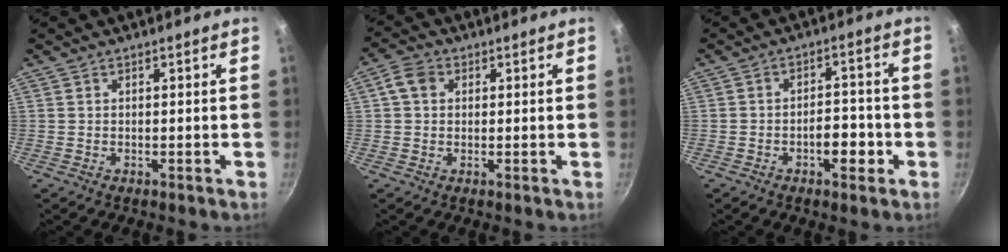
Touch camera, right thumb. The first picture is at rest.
{"total": 4.2, "force": [1.0, 3.3, 2.4], "torque": [-0.035, 0.007, 0.007]}
{"total": 6.0, "force": [-2.4, 3.1, 4.6], "torque": [-0.043, 0.023, -0.036]}